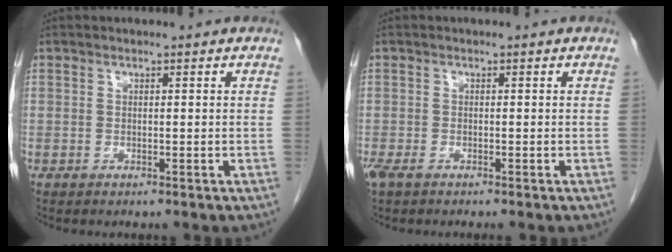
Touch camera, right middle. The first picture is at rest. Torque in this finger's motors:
{"motor_torque": [0.64, -0.39, 0.01, 0.04]}